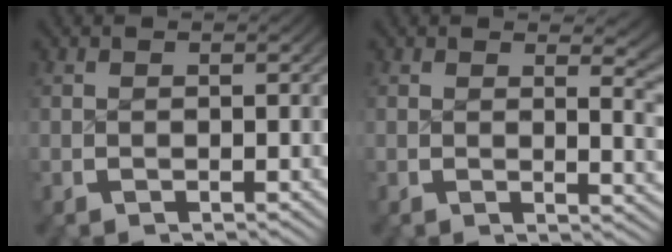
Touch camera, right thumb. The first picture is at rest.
{"total": 2.8, "force": [1.4, 0.8, 2.3], "torque": [-0.016, -0.008, 0.018]}